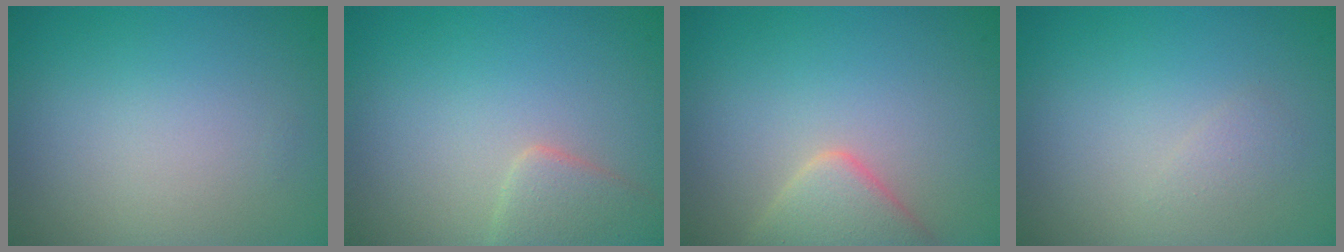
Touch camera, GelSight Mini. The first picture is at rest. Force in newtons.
{"total": 2.4, "press": 2.4, "slide": 0.1}
{"total": 3.4, "press": 3.4, "slide": 0.4}
{"total": 0.8, "press": 0.8, "slide": 0.1}